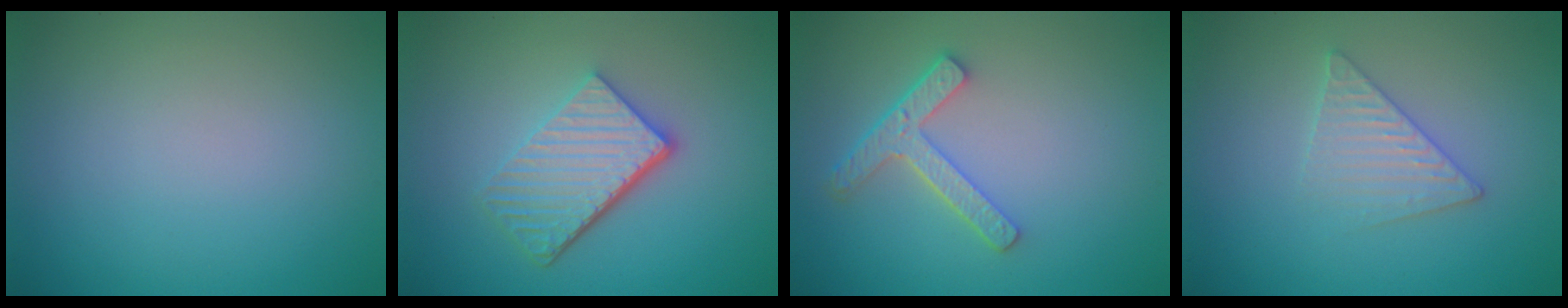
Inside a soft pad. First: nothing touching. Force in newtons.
{"total": 5.3, "press": 3.8, "slide": 3.7}
{"total": 3.6, "press": 2.8, "slide": 2.3}
{"total": 2.6, "press": 2.6, "slide": 0.3}